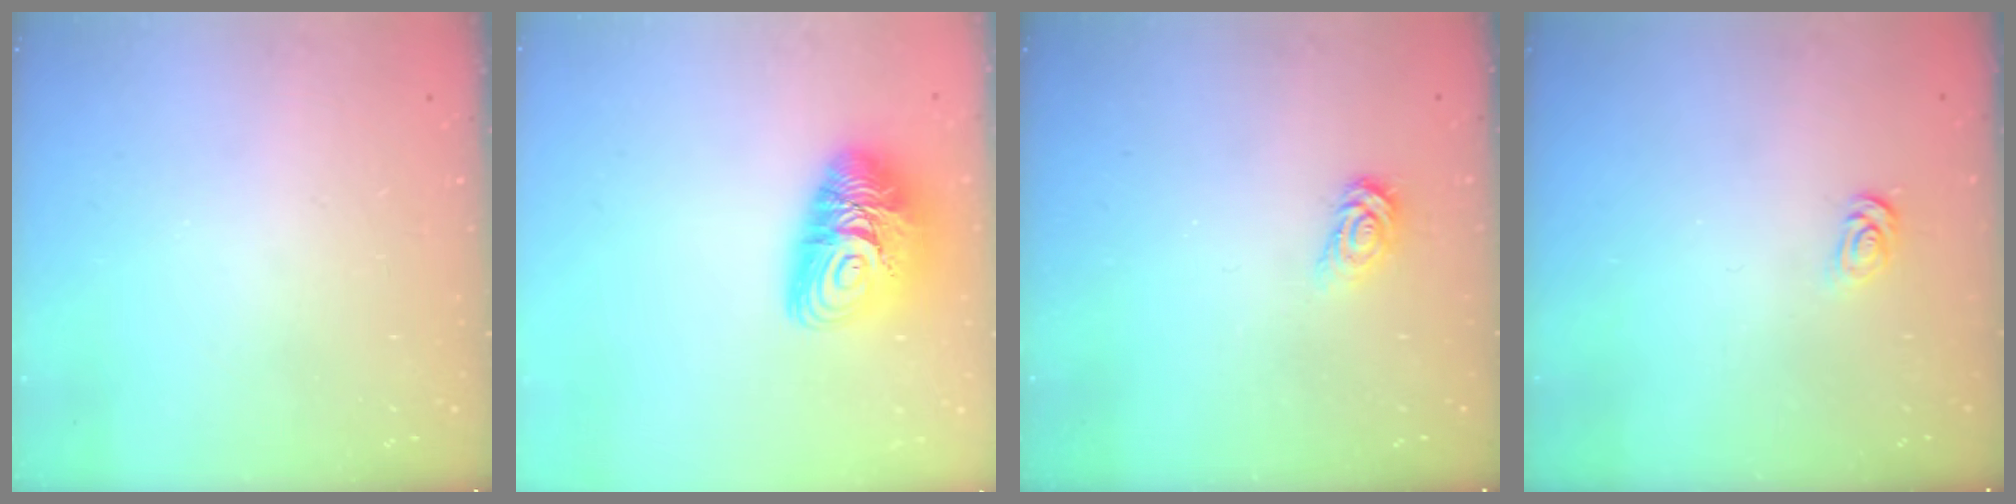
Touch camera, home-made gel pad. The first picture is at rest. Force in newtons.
{"total": 14.3, "press": 14.2, "slide": 1.1}
{"total": 3.2, "press": 3.2, "slide": 0.0}
{"total": 2.6, "press": 2.6, "slide": 0.4}